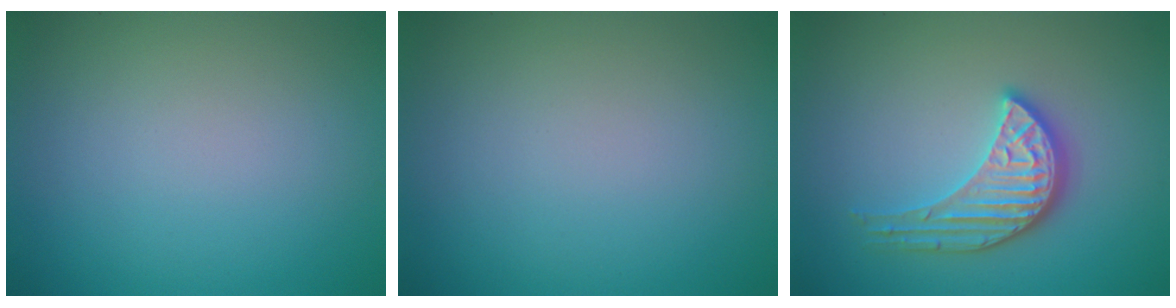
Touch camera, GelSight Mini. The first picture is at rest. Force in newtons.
{"total": 0.0}
{"total": 3.8, "press": 3.5, "slide": 1.6}